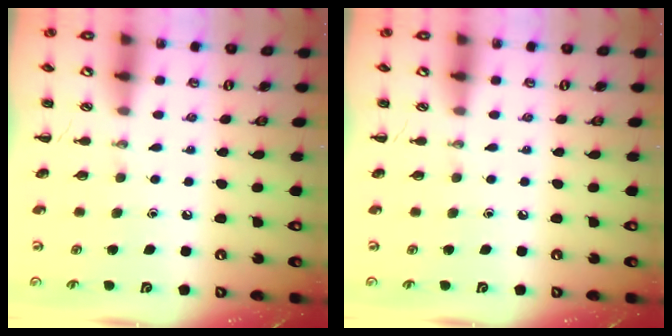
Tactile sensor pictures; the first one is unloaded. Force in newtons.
{"total": 0.0}